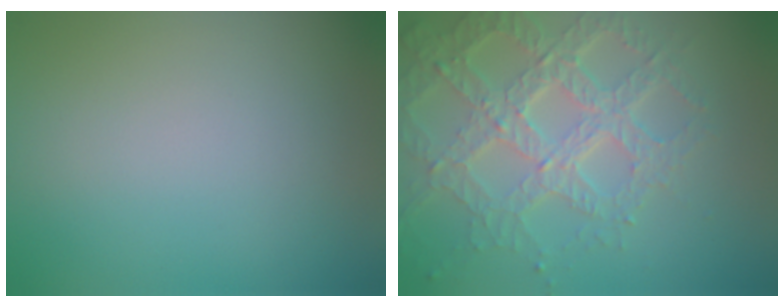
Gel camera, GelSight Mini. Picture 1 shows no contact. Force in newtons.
{"total": 7.0, "press": 5.1, "slide": 4.8}